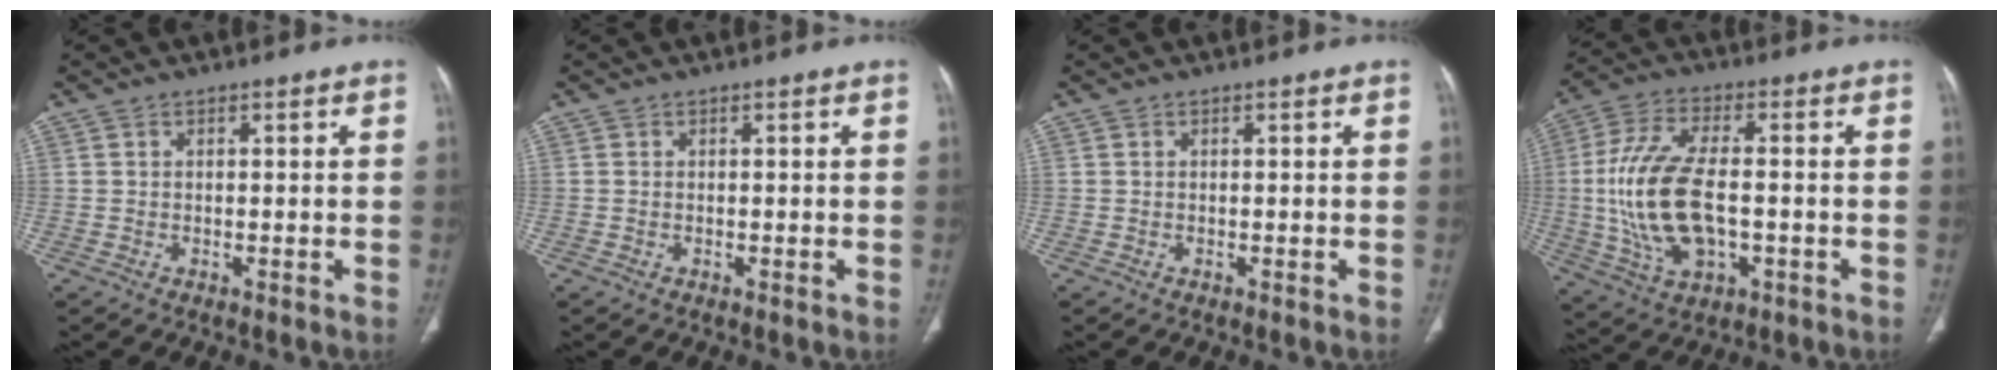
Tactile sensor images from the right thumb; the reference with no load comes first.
{"total": 0.0}
{"total": 0.0}
{"total": 16.9, "force": [-1.3, 8.5, 14.5], "torque": [-0.298, 0.007, -0.016]}